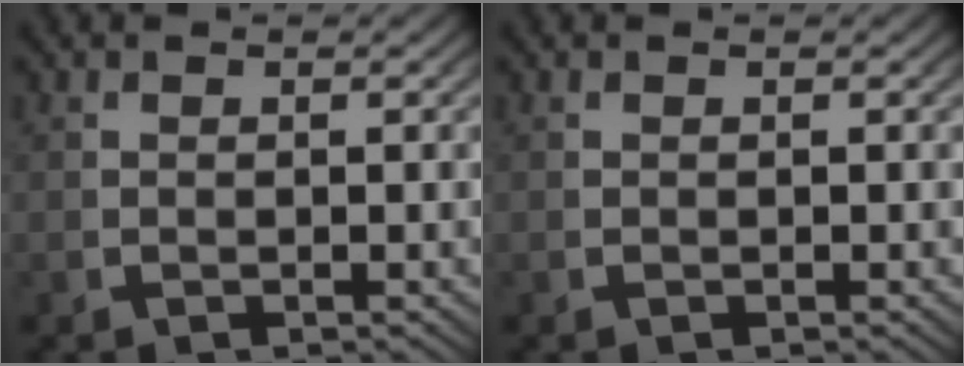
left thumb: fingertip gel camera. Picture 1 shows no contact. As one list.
[{"total": 0.0}]